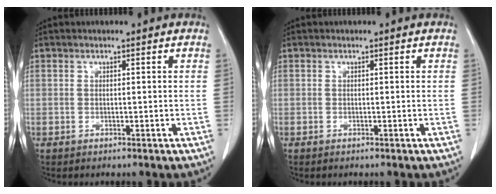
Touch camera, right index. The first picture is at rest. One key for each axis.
{"total": 0.0}